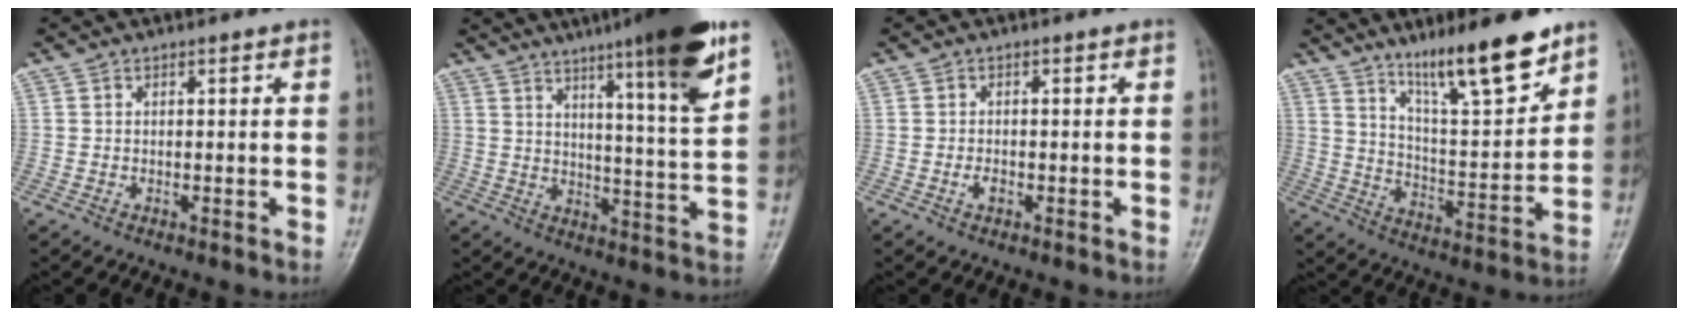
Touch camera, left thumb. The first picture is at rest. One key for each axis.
{"total": 17.2, "fx": 10.1, "fy": 1.5, "fz": 13.8, "tx": -0.189, "ty": -0.049, "tz": 0.148}
{"total": 1.9, "fx": -0.8, "fy": 1.2, "fz": 1.2, "tx": -0.015, "ty": 0.003, "tz": -0.016}
{"total": 16.0, "fx": 11.4, "fy": 3.3, "fz": 10.8, "tx": -0.150, "ty": -0.076, "tz": 0.198}